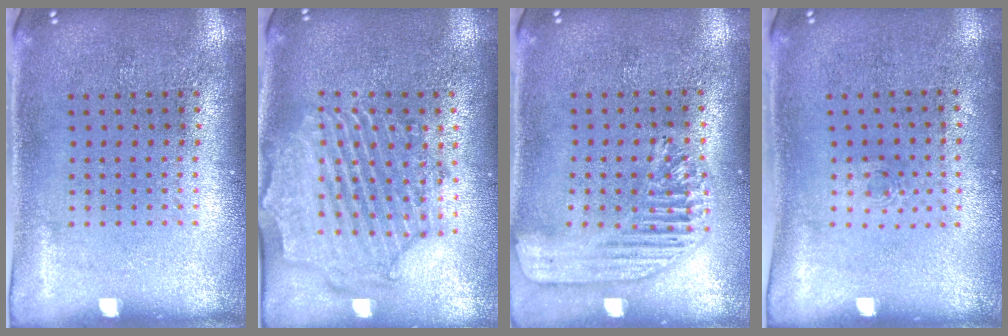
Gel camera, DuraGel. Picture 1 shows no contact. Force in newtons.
{"total": 2.4, "press": 2.2, "slide": 0.8}
{"total": 1.7, "press": 1.5, "slide": 0.7}
{"total": 0.5, "press": 0.3, "slide": 0.4}